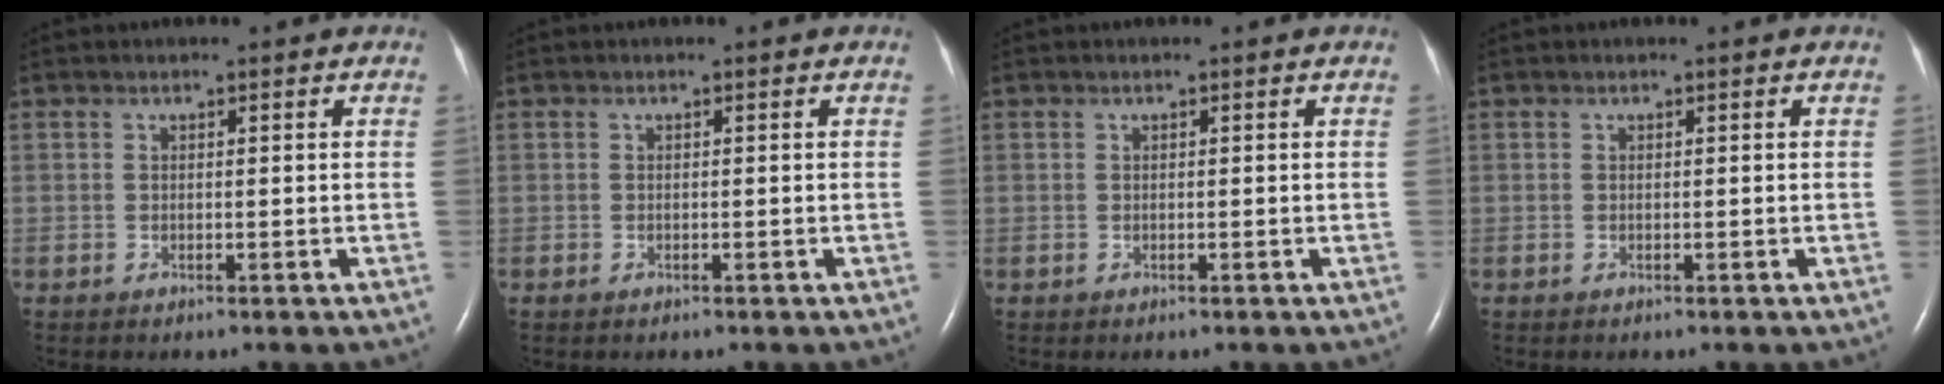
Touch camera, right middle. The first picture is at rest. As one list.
[{"total": 0.0}, {"total": 0.0}, {"total": 0.0}]